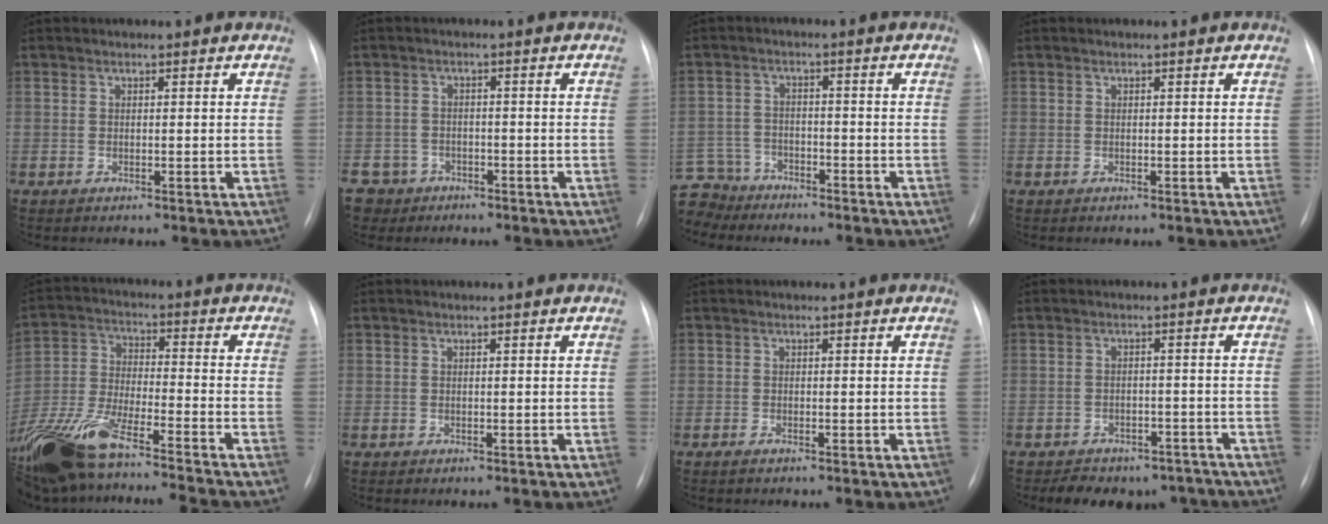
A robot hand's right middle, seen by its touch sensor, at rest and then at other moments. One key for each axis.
{"total": 6.0, "fx": -4.0, "fy": 4.5, "fz": 0.1, "tx": -0.009, "ty": 0.004, "tz": -0.067}
{"total": 8.4, "fx": -7.5, "fy": 3.7, "fz": 0.2, "tx": -0.018, "ty": 0.005, "tz": -0.140}
{"total": 0.0}
{"total": 20.4, "fx": -16.4, "fy": 1.4, "fz": 12.1, "tx": -0.271, "ty": -0.029, "tz": -0.295}
{"total": 0.0}
{"total": 0.5, "fx": -0.4, "fy": 0.1, "fz": 0.4, "tx": -0.010, "ty": 0.000, "tz": -0.005}
{"total": 10.6, "fx": -8.7, "fy": 5.4, "fz": 2.7, "tx": -0.027, "ty": 0.012, "tz": -0.102}